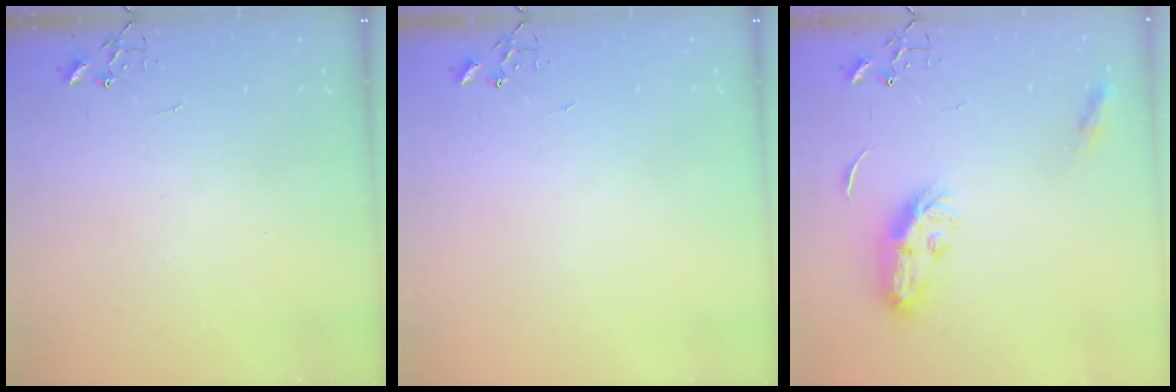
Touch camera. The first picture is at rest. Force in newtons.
{"total": 0.0}
{"total": 10.4, "press": 10.4, "slide": 0.1}